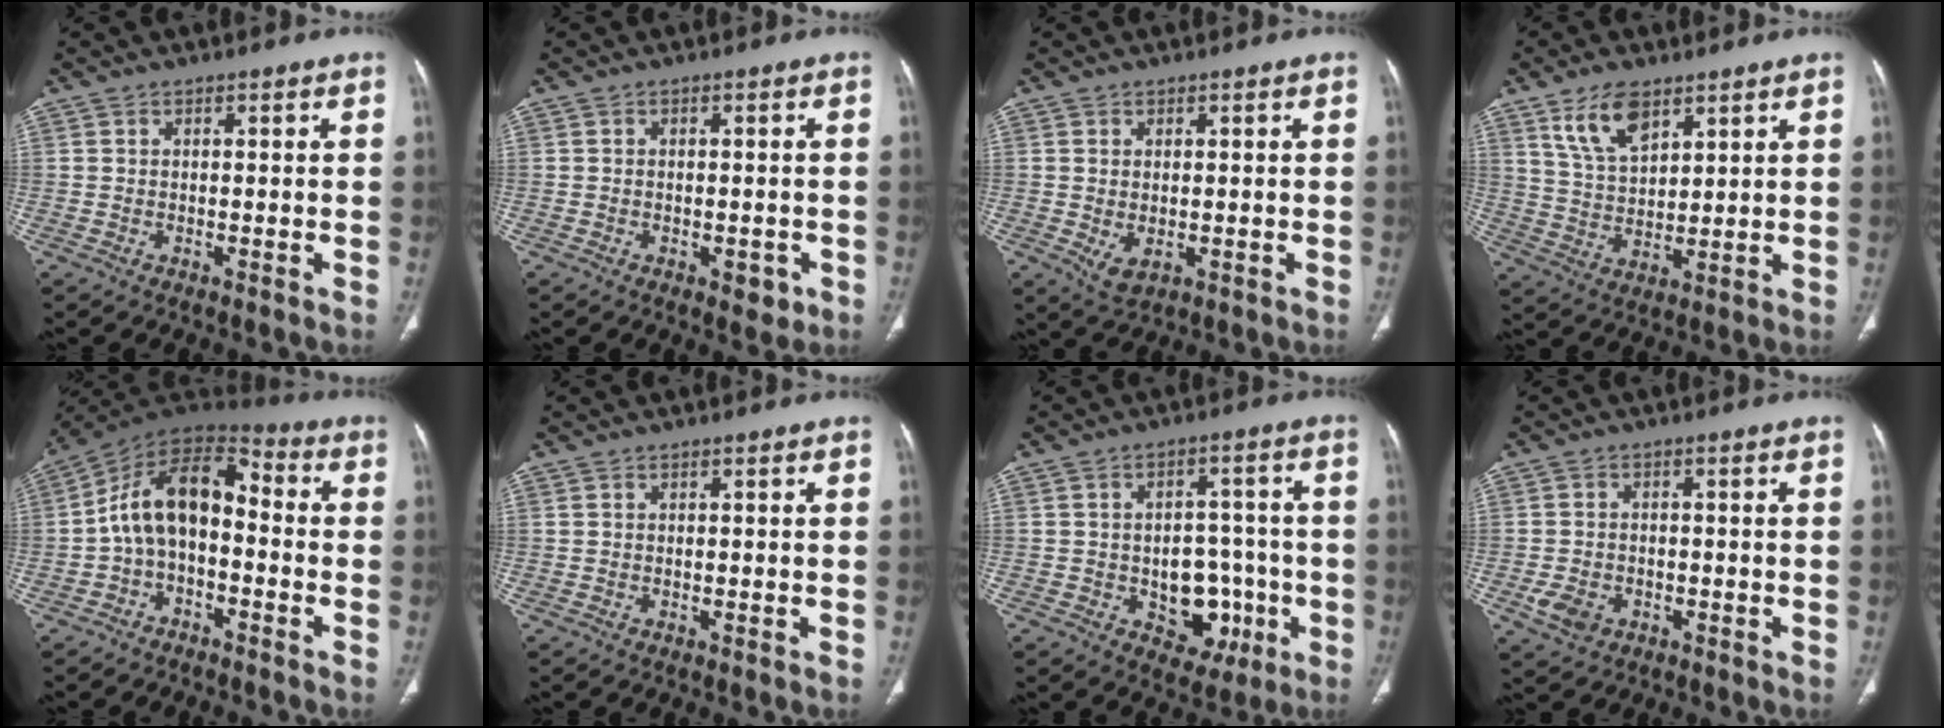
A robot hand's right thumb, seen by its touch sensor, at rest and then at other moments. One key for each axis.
{"total": 2.9, "fx": -1.2, "fy": 1.7, "fz": 2.0, "tx": -0.012, "ty": 0.002, "tz": -0.010}
{"total": 3.5, "fx": -0.5, "fy": 2.2, "fz": 2.7, "tx": -0.048, "ty": -0.007, "tz": 0.004}
{"total": 9.2, "fx": 5.6, "fy": 4.5, "fz": 5.8, "tx": -0.095, "ty": -0.028, "tz": 0.115}
{"total": 12.9, "fx": -1.5, "fy": 7.7, "fz": 10.2, "tx": -0.161, "ty": 0.061, "tz": -0.038}
{"total": 0.0}
{"total": 10.4, "fx": -2.7, "fy": 7.5, "fz": 6.6, "tx": -0.043, "ty": 0.026, "tz": -0.026}
{"total": 4.4, "fx": -1.7, "fy": 3.3, "fz": 2.3, "tx": -0.042, "ty": 0.006, "tz": -0.023}